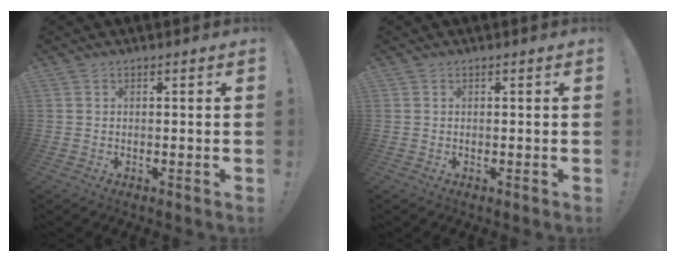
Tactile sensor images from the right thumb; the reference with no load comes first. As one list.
[{"total": 0.0}]